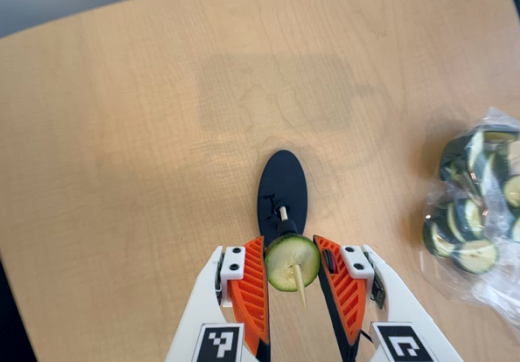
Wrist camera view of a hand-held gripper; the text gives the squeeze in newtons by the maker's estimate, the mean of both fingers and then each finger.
{"total": 9.4, "left": 9.3, "right": 9.5}